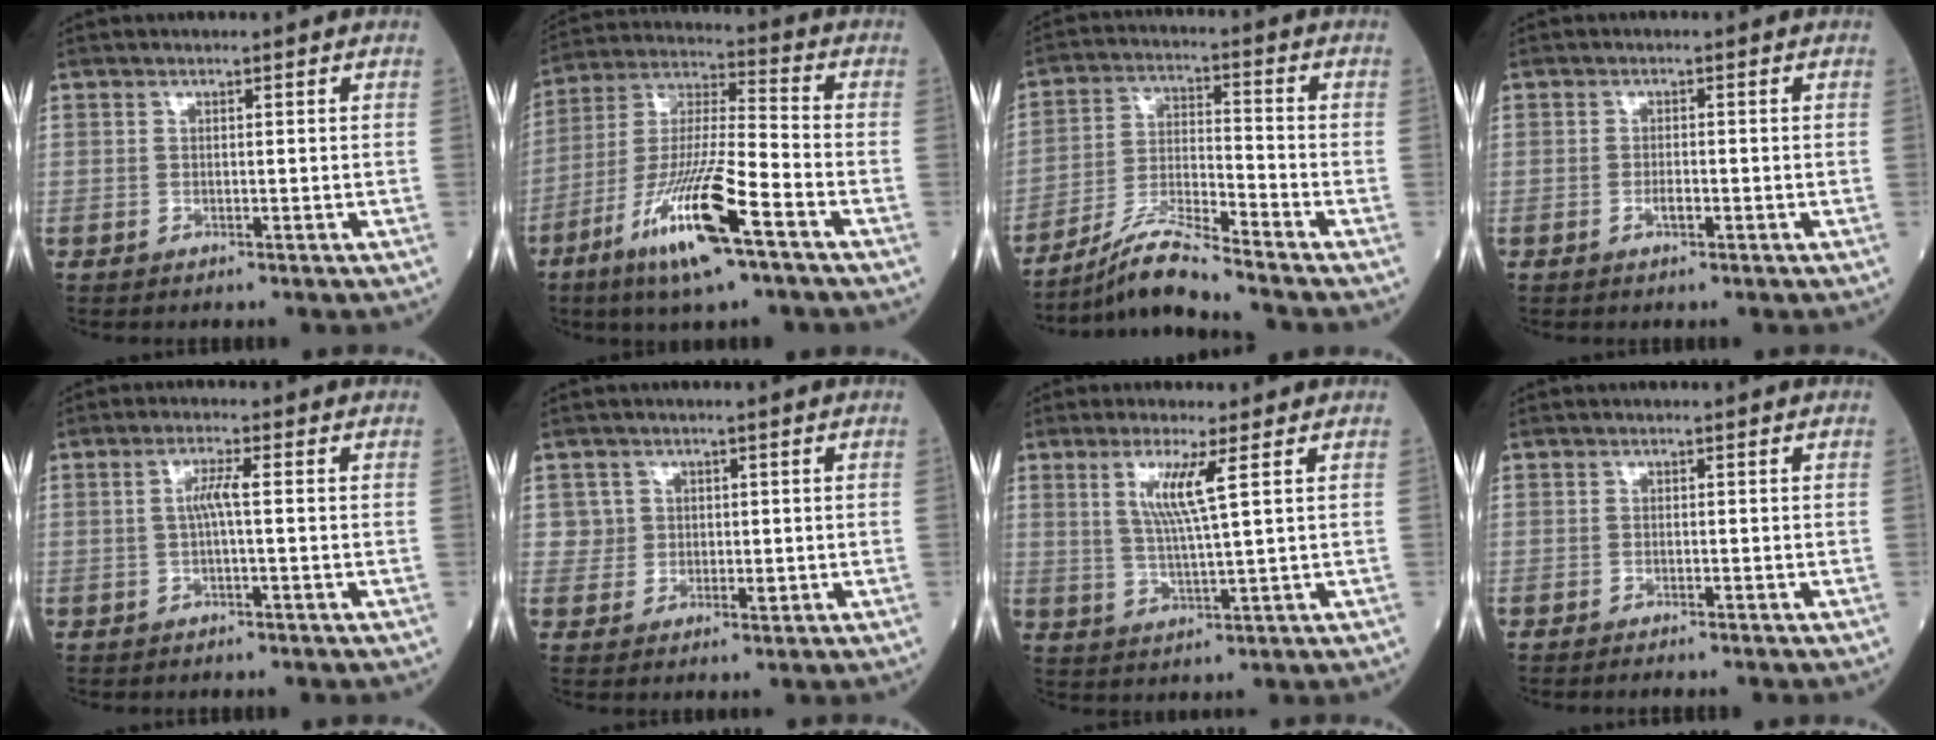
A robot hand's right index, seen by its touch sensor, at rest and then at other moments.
{"total": 16.0, "force": [-8.3, 1.4, 13.6], "torque": [-0.275, -0.026, -0.153]}
{"total": 8.1, "force": [-7.2, -1.4, 3.4], "torque": [-0.074, -0.016, -0.132]}
{"total": 1.5, "force": [-0.6, 0.4, 1.3], "torque": [-0.022, 0.001, -0.010]}
{"total": 2.9, "force": [0.1, 0.0, 2.9], "torque": [-0.059, 0.005, 0.001]}
{"total": 3.1, "force": [0.9, 2.9, 0.0], "torque": [0.016, -0.002, 0.014]}
{"total": 6.1, "force": [2.3, -0.5, 5.7], "torque": [-0.114, -0.006, 0.046]}
{"total": 2.2, "force": [-2.0, 0.1, 0.9], "torque": [-0.010, -0.003, -0.024]}